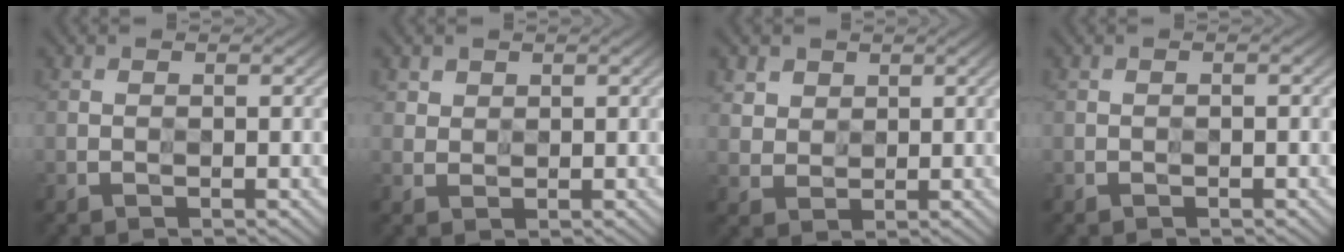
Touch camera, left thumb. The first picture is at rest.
{"total": 2.4, "force": [1.9, 1.5, -0.2], "torque": [-0.003, -0.001, 0.040]}
{"total": 3.9, "force": [2.7, 2.7, 0.1], "torque": [-0.021, 0.000, 0.054]}
{"total": 1.3, "force": [-0.9, 0.2, 0.9], "torque": [-0.011, 0.001, -0.015]}